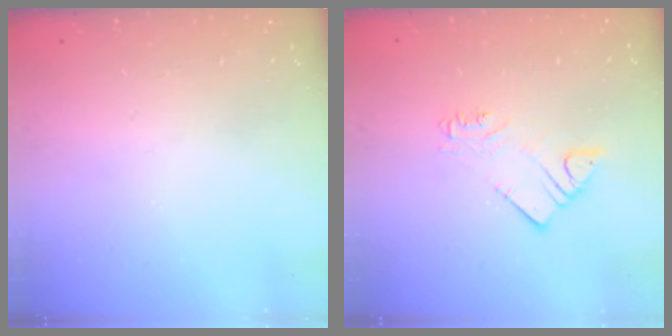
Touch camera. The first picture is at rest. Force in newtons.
{"total": 3.4, "press": 3.4, "slide": 0.2}